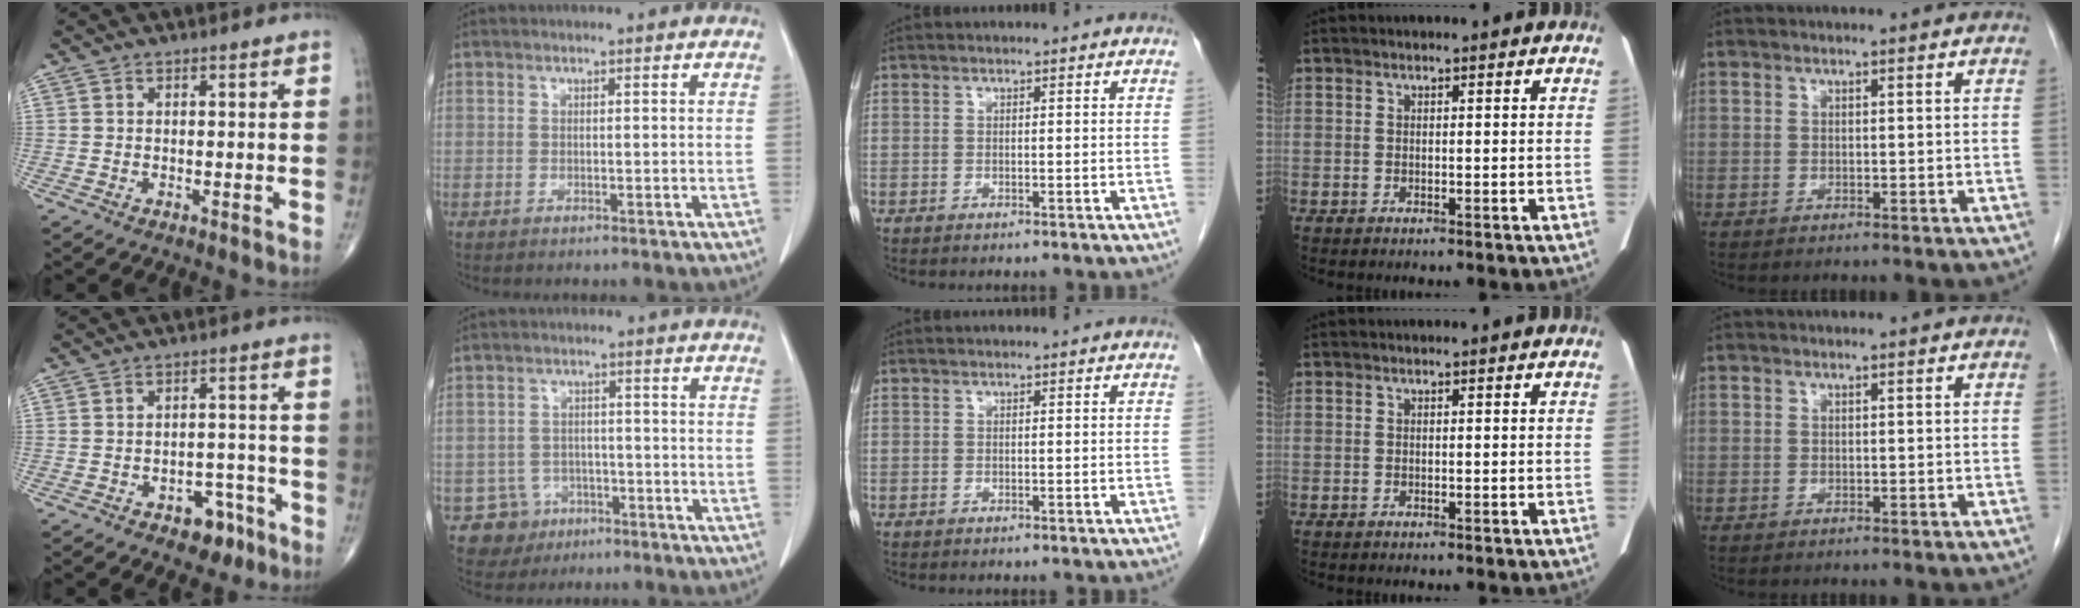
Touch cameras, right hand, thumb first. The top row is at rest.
{"thumb": {"total": 6.1, "force": [-3.7, 3.8, 3.1], "torque": [-0.010, 0.035, -0.049]}, "index": {"total": 5.4, "force": [-2.6, 4.7, 0.0], "torque": [0.004, 0.012, -0.038]}}